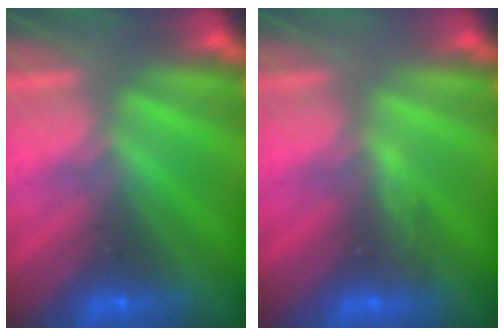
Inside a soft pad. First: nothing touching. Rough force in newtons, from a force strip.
{"total": 2.7}